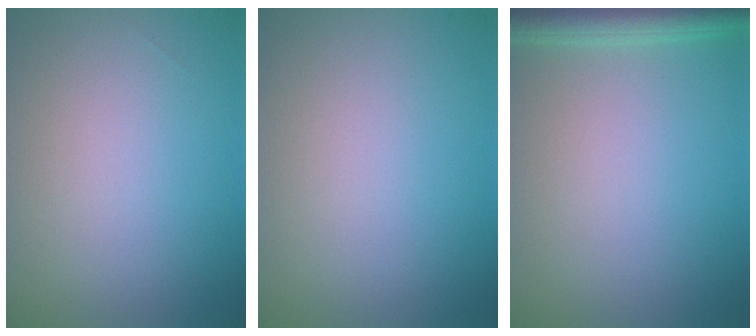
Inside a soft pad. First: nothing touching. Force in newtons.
{"total": 0.0}
{"total": 3.0, "press": 3.0, "slide": 0.1}